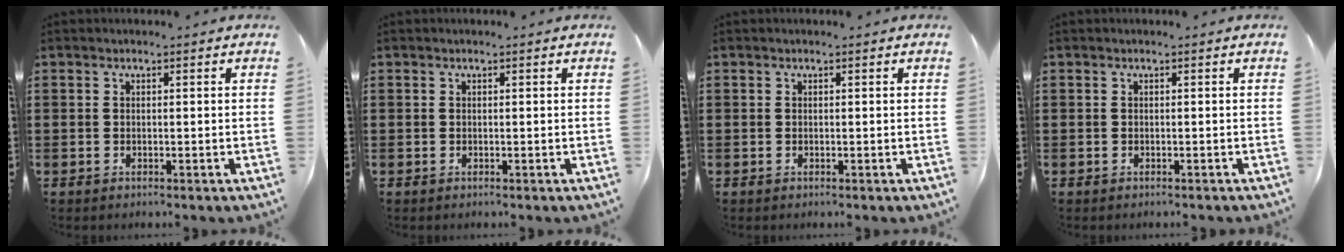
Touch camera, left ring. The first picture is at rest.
{"total": 0.0}
{"total": 0.0}
{"total": 0.0}